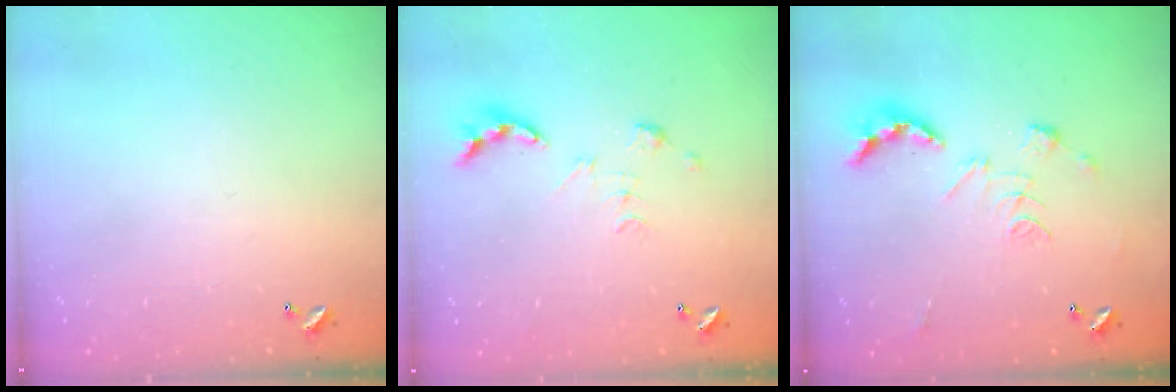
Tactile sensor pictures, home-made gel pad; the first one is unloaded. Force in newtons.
{"total": 4.7, "press": 4.7, "slide": 0.4}
{"total": 2.5, "press": 2.0, "slide": 1.5}